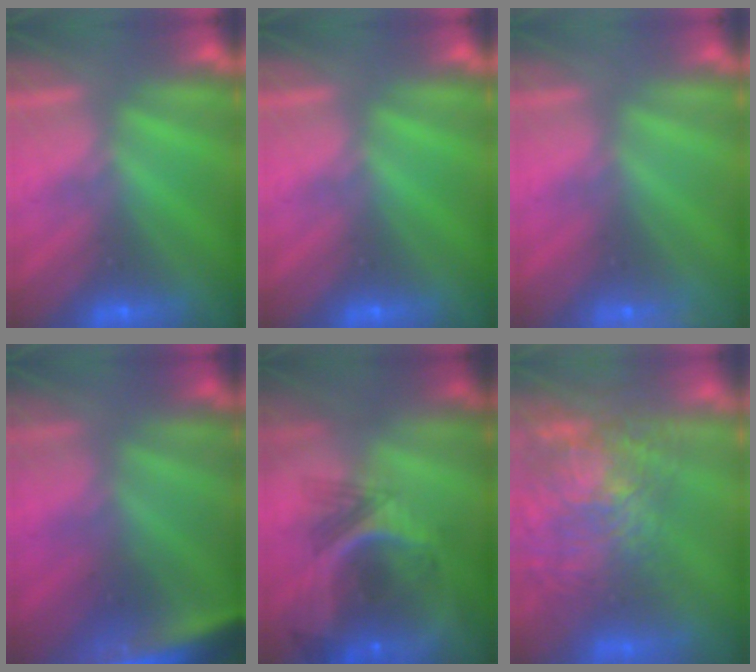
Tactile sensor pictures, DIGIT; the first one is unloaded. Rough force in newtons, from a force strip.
{"total": 0.0}
{"total": 2.3}
{"total": 4.3}
{"total": 8.2}
{"total": 7.9}